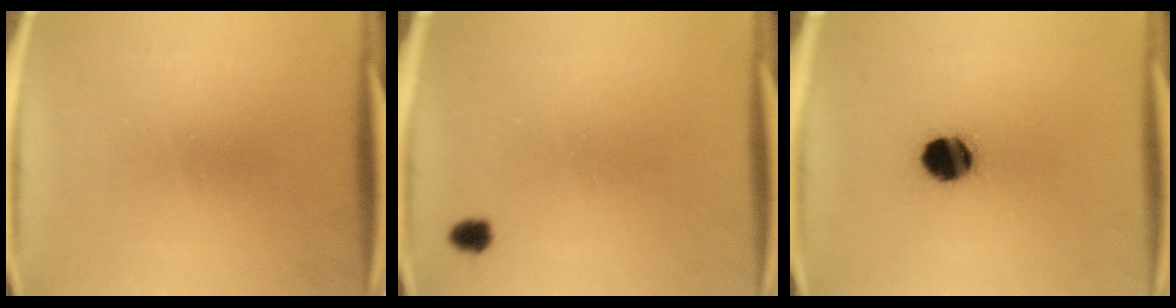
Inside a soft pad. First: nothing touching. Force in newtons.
{"total": 1.8}
{"total": 9.4}